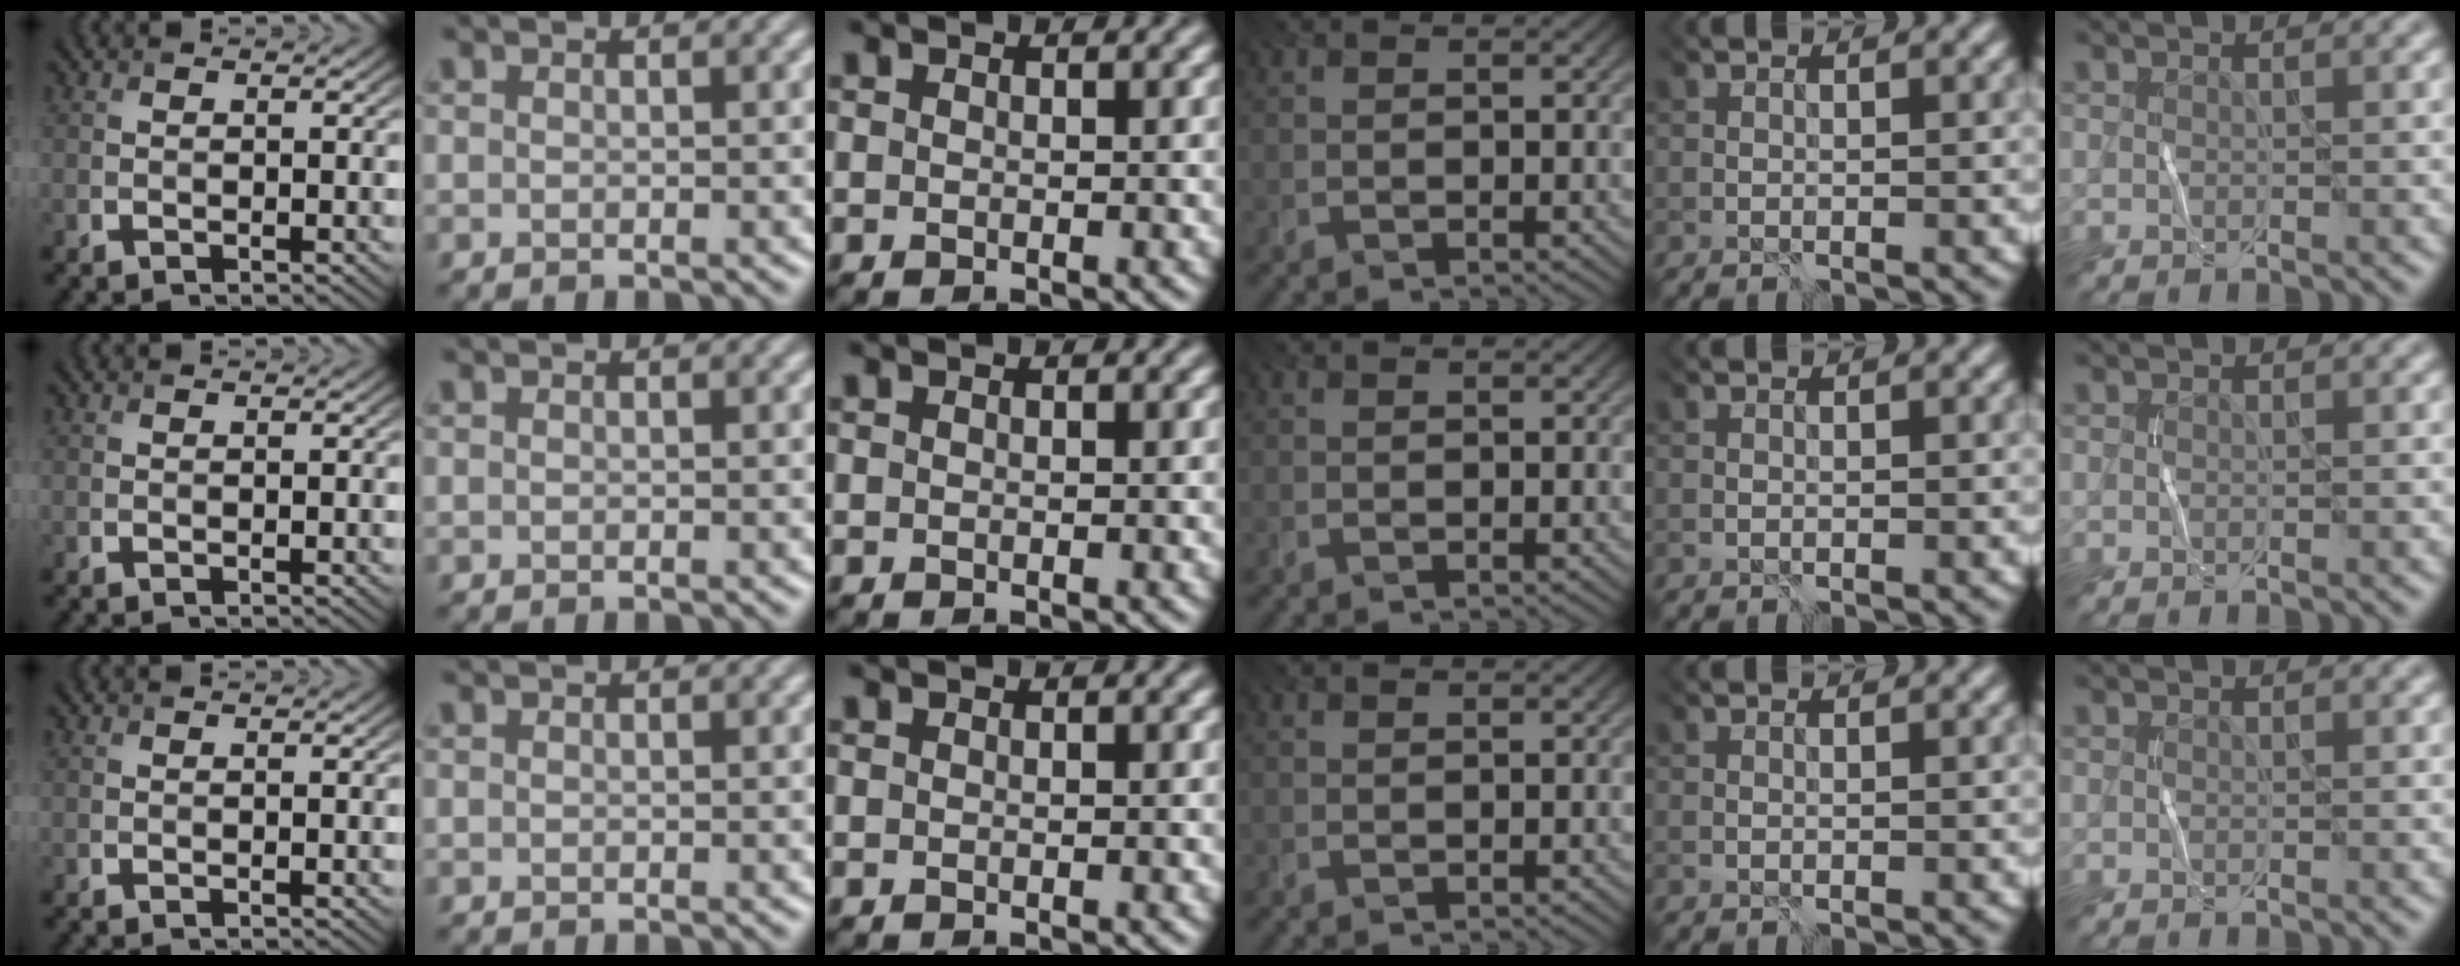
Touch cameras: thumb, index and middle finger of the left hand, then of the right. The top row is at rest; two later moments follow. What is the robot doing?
{"motion": "wrap", "object": "cellophane"}